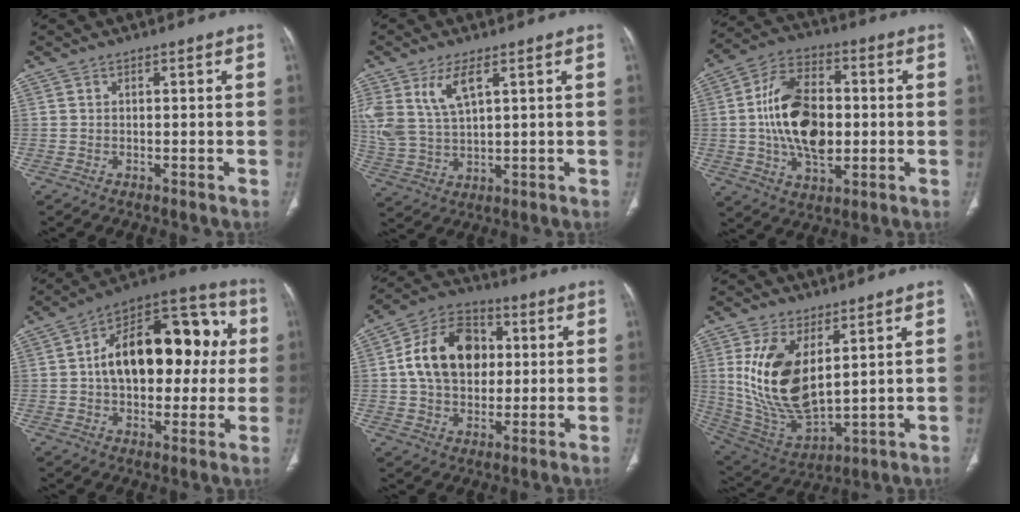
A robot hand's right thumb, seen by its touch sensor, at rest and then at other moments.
{"total": 9.7, "force": [4.5, 4.4, 7.5], "torque": [-0.166, -0.014, 0.100]}
{"total": 17.2, "force": [-0.2, 10.4, 13.7], "torque": [-0.229, 0.015, -0.004]}
{"total": 24.1, "force": [2.6, 14.1, 19.3], "torque": [-0.249, 0.040, 0.033]}
{"total": 16.1, "force": [2.2, 11.8, 10.7], "torque": [-0.154, 0.016, 0.031]}
{"total": 17.1, "force": [4.9, 8.8, 13.9], "torque": [-0.260, -0.024, 0.118]}